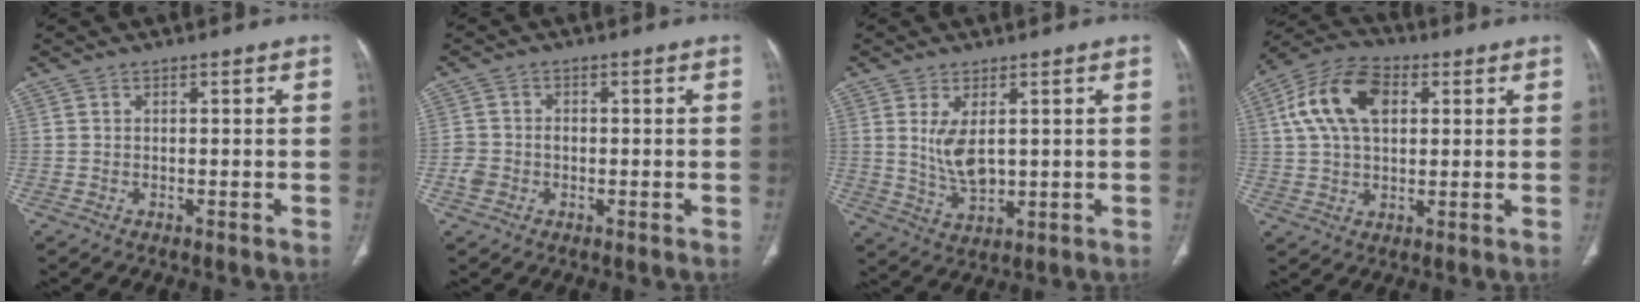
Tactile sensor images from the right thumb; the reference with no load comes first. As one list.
[{"total": 3.5, "force": [-1.1, 3.0, 1.5], "torque": [-0.026, 0.014, -0.021]}, {"total": 6.5, "force": [1.3, 3.3, 5.5], "torque": [-0.102, -0.016, 0.038]}, {"total": 13.8, "force": [3.7, 8.5, 10.2], "torque": [-0.190, 0.017, 0.062]}]